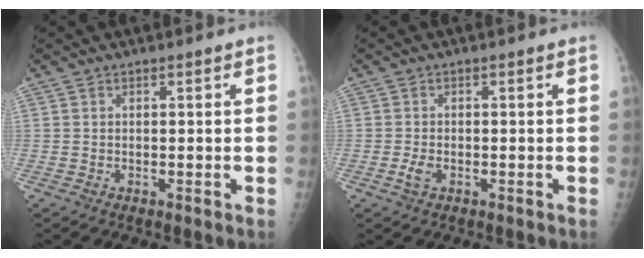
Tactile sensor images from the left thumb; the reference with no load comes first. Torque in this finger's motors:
{"motor_torque": [-0.04, 0.18, -0.08, 0.01, 0.00]}